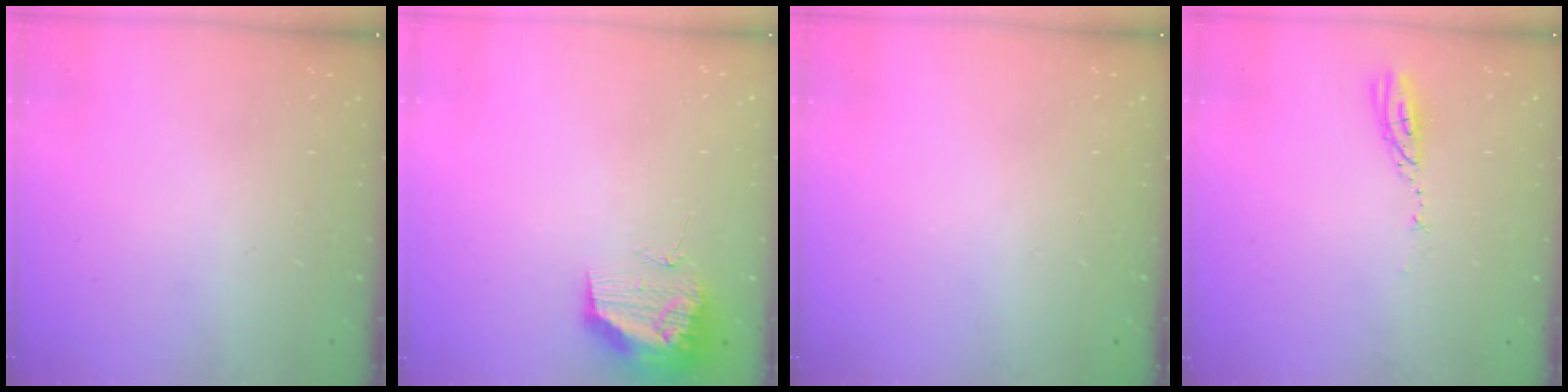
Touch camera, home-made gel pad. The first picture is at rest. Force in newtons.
{"total": 11.1, "press": 11.1, "slide": 0.8}
{"total": 0.0}
{"total": 3.7, "press": 3.6, "slide": 0.3}